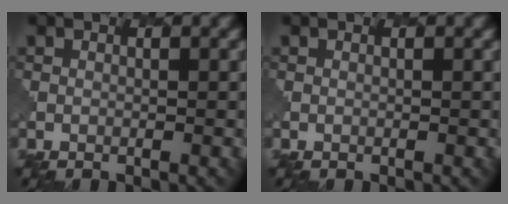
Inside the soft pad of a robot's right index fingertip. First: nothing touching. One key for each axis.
{"total": 0.0}